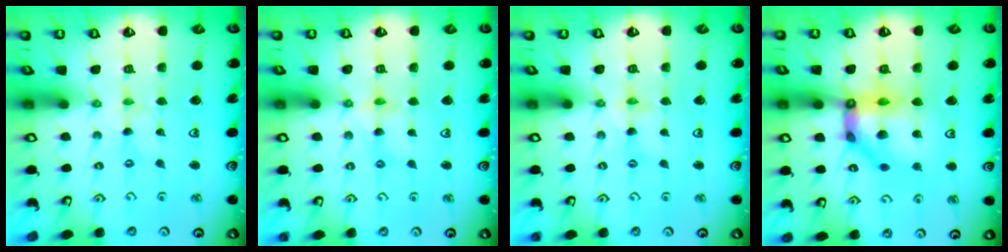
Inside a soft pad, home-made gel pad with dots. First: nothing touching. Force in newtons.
{"total": 6.2, "press": 6.2, "slide": 0.5}
{"total": 2.9, "press": 2.9, "slide": 0.3}
{"total": 14.6, "press": 14.4, "slide": 2.0}